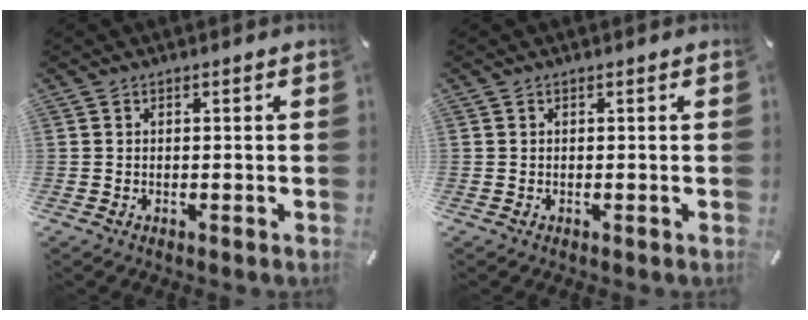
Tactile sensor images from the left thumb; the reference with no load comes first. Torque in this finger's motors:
{"motor_torque": [-0.04, 0.04, 0.01, 0.01, 0.00]}